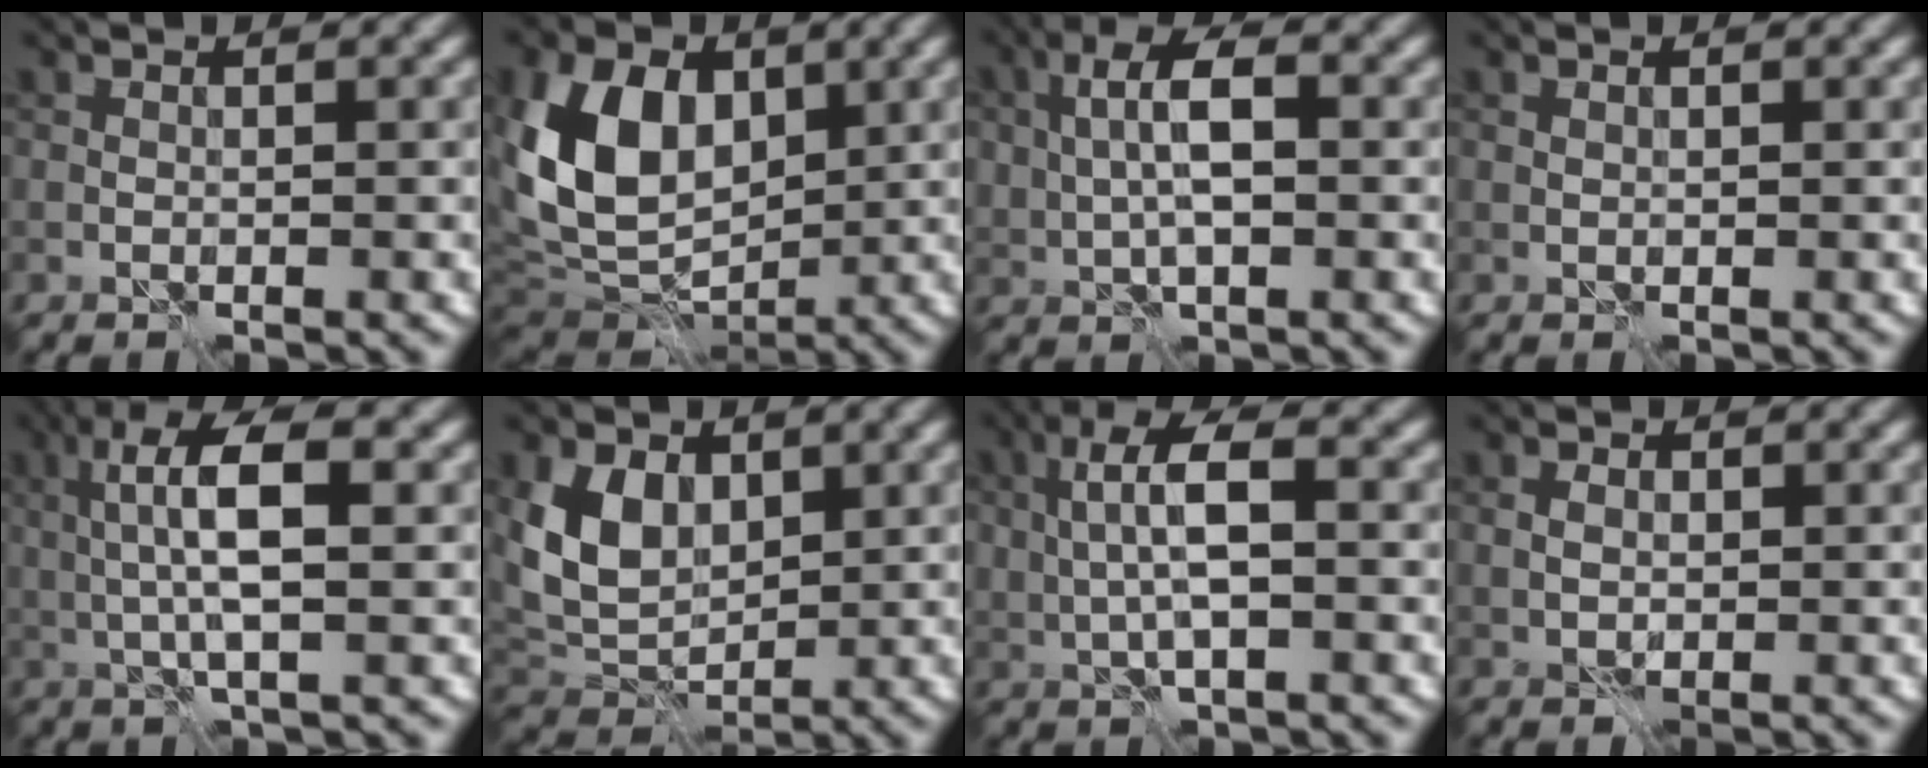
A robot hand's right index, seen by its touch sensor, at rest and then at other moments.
{"total": 10.0, "force": [1.6, 7.2, 6.8], "torque": [-0.136, -0.005, 0.025]}
{"total": 4.7, "force": [0.5, 2.1, 4.2], "torque": [-0.081, 0.009, 0.008]}
{"total": 0.0}
{"total": 6.3, "force": [1.0, 1.7, 6.0], "torque": [-0.115, 0.009, 0.014]}
{"total": 5.4, "force": [1.5, 3.9, 3.3], "torque": [-0.070, -0.003, 0.029]}
{"total": 5.4, "force": [0.4, 2.0, 5.0], "torque": [-0.099, 0.011, 0.003]}
{"total": 1.5, "force": [0.0, 1.2, 0.9], "torque": [-0.017, 0.005, 0.001]}